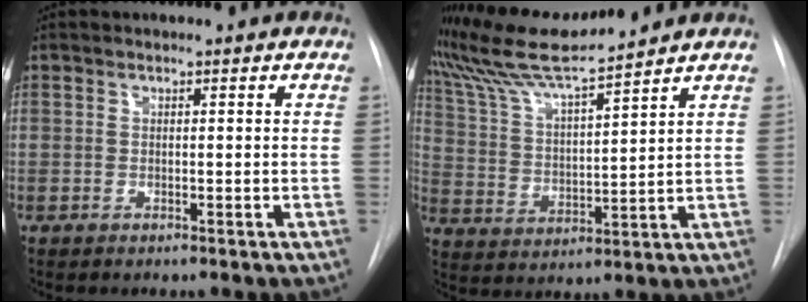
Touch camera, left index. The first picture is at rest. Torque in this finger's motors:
{"motor_torque": [1.03, -1.11, 0.27, 0.17]}